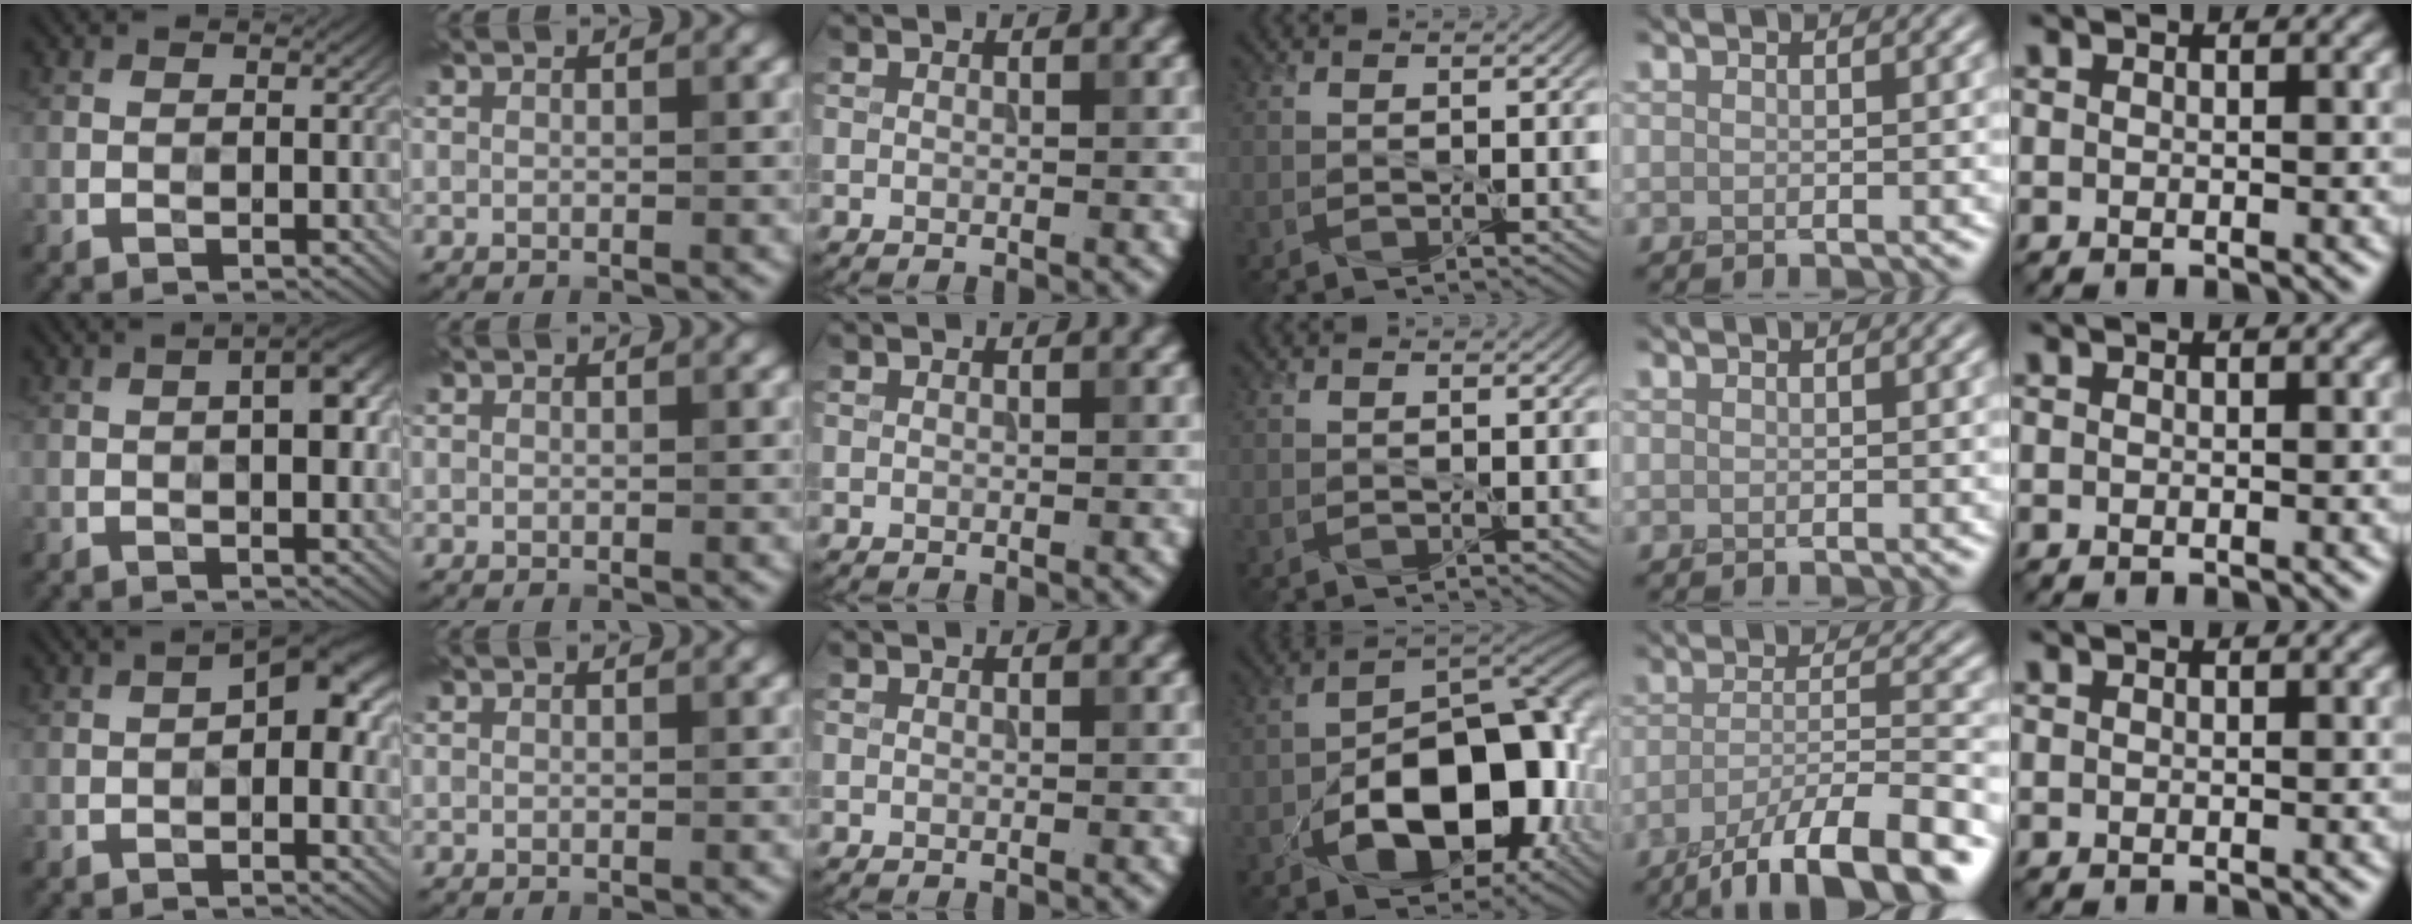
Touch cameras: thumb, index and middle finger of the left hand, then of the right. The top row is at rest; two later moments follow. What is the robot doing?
{"motion": "peel", "object": "bandage"}